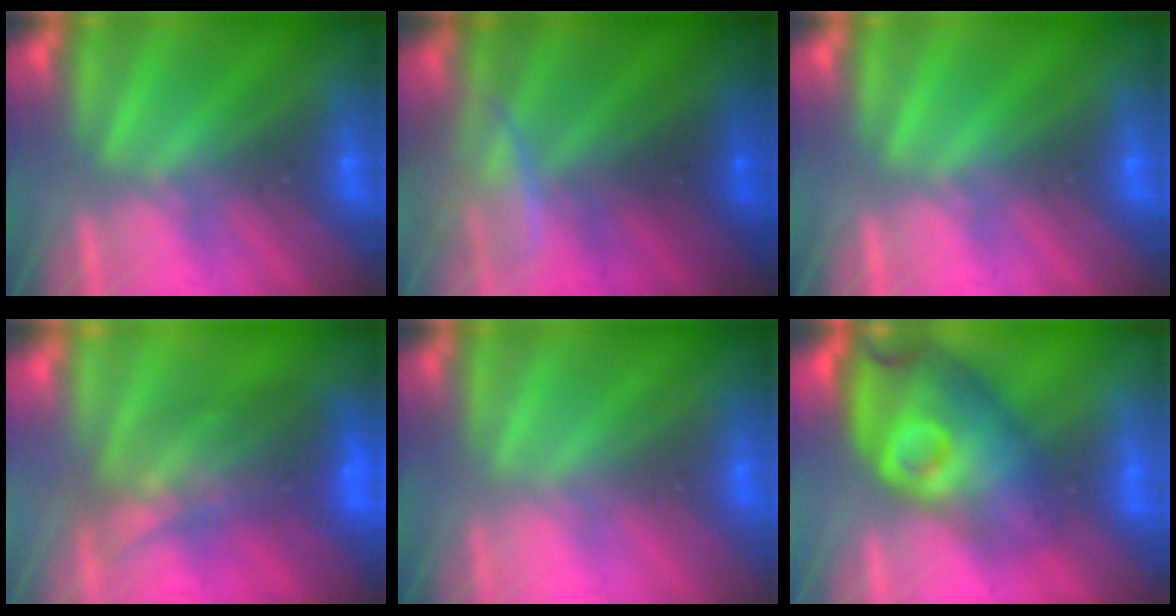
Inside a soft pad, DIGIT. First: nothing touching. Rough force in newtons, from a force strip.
{"total": 2.4}
{"total": 0.0}
{"total": 5.6}
{"total": 2.4}
{"total": 4.5}